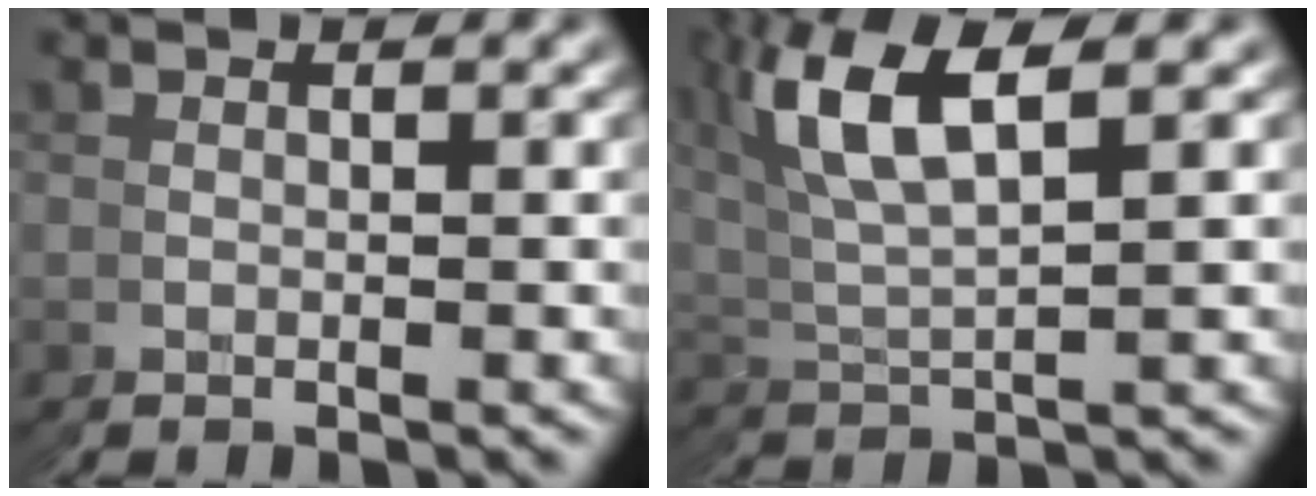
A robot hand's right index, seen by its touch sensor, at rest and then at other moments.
{"total": 6.7, "force": [3.4, 3.1, 4.9], "torque": [-0.124, -0.003, 0.066]}